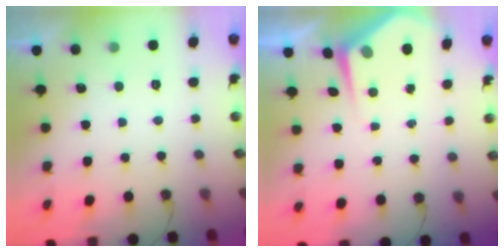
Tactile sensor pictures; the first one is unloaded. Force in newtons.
{"total": 4.8, "press": 4.8, "slide": 0.5}